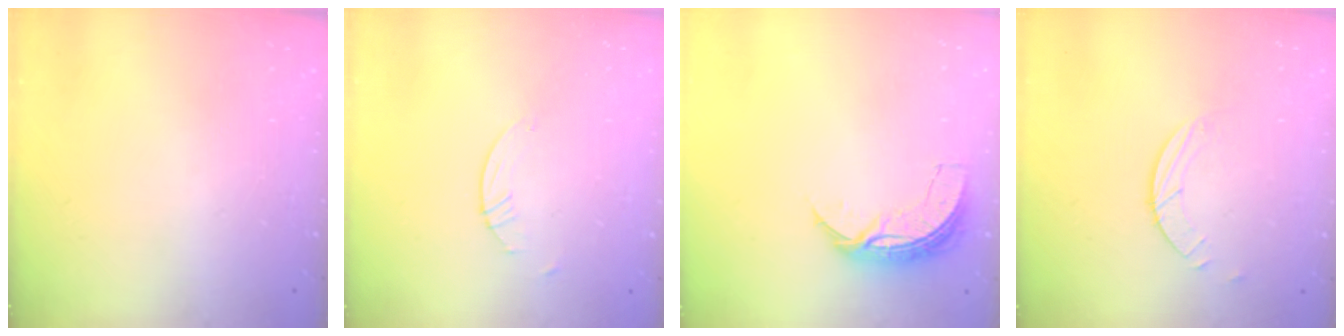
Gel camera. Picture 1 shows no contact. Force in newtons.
{"total": 0.8, "press": 0.8, "slide": 0.2}
{"total": 6.9, "press": 6.9, "slide": 0.6}
{"total": 2.0, "press": 2.0, "slide": 0.2}